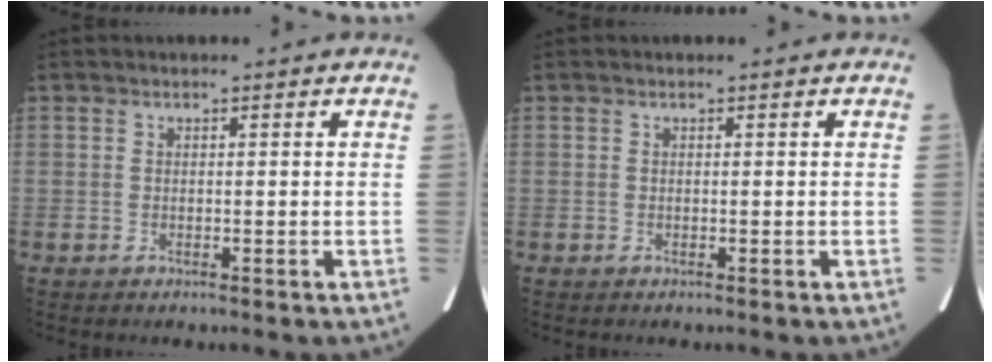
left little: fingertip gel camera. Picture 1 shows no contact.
{"total": 0.0}